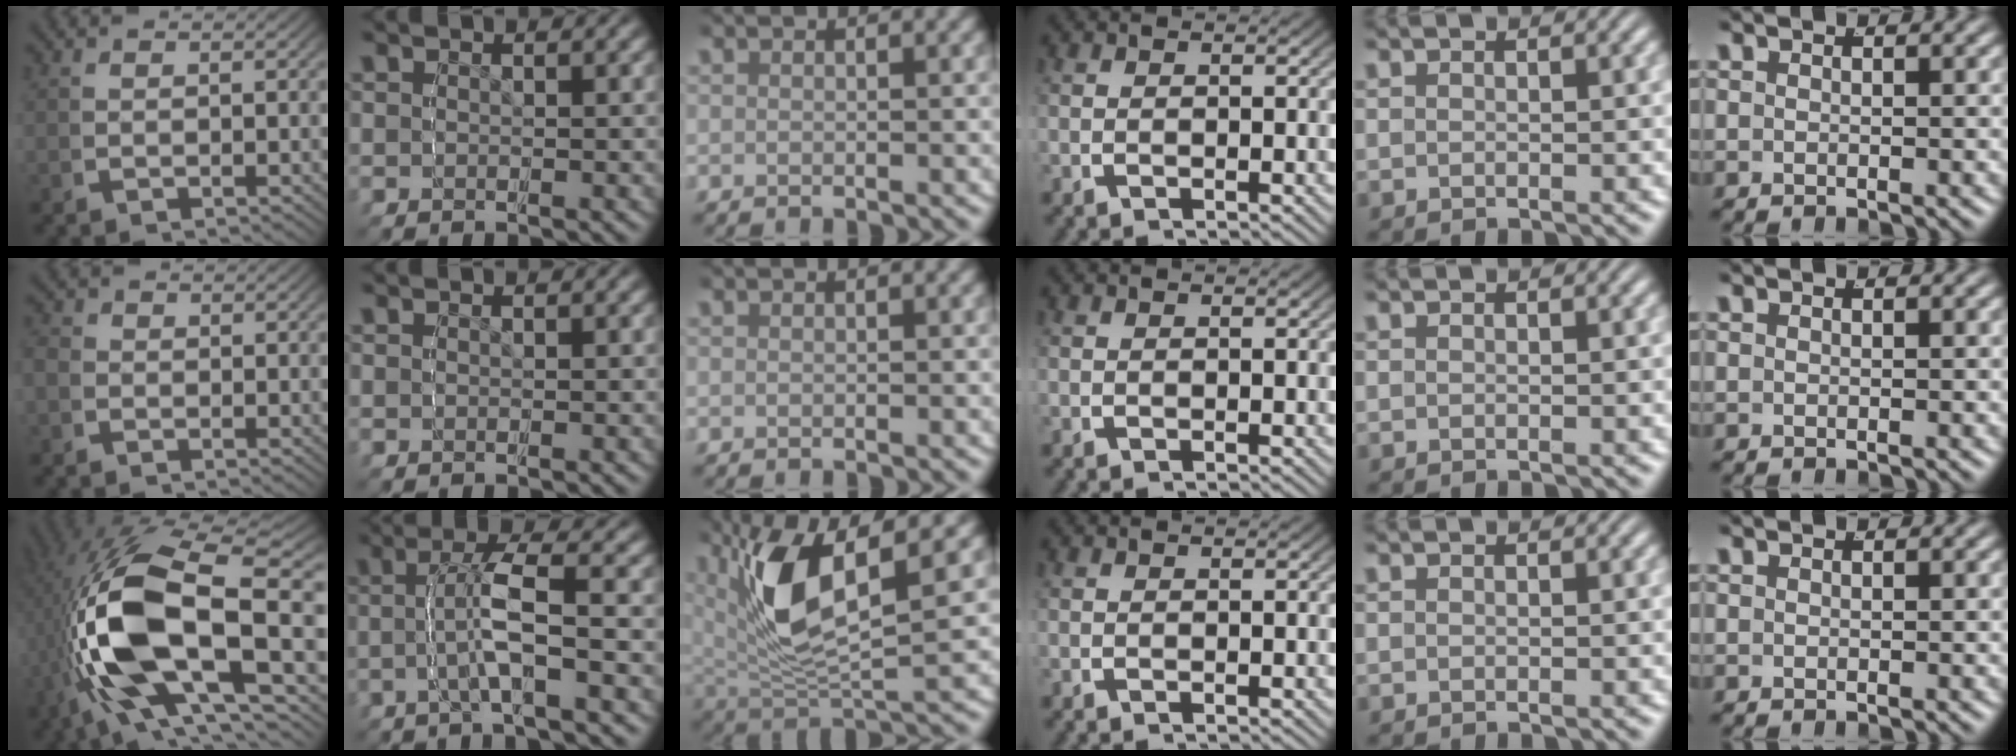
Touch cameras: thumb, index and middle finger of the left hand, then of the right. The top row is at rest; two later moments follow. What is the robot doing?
{"motion": "grasp_and_lifting", "object": "button"}